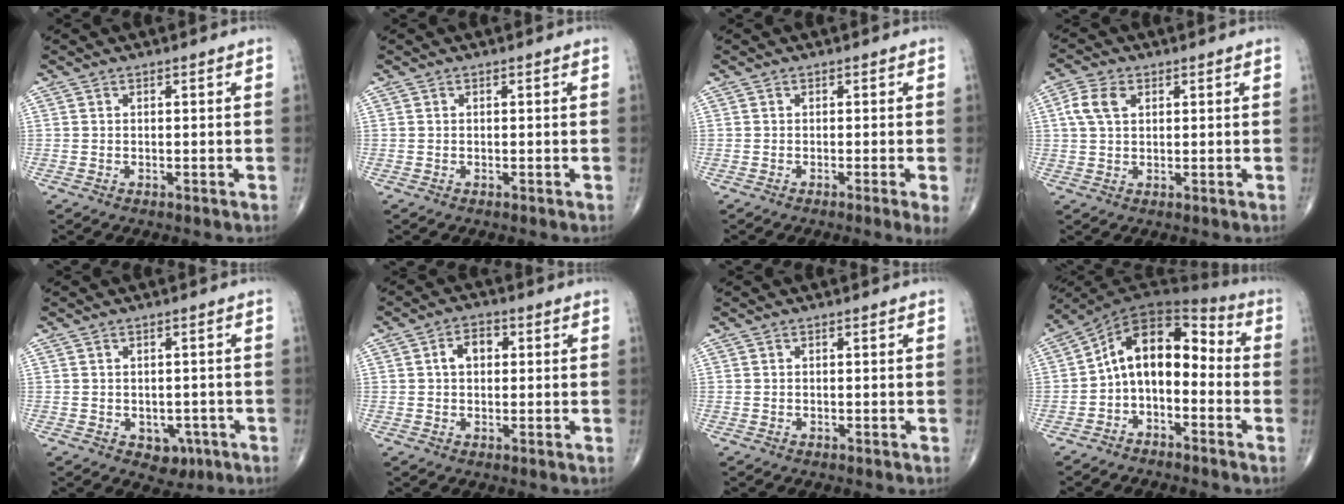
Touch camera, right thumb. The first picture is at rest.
{"total": 0.0}
{"total": 2.5, "force": [-0.9, -0.2, 2.3], "torque": [-0.042, -0.009, -0.018]}
{"total": 5.1, "force": [1.6, 3.3, 3.6], "torque": [-0.079, 0.008, 0.028]}
{"total": 4.2, "force": [-1.6, 3.0, 2.3], "torque": [-0.008, 0.008, -0.013]}
{"total": 4.4, "force": [0.8, 3.0, 3.1], "torque": [-0.044, 0.013, 0.009]}
{"total": 0.0}
{"total": 11.9, "force": [-2.2, 7.5, 9.0], "torque": [-0.121, 0.070, -0.053]}